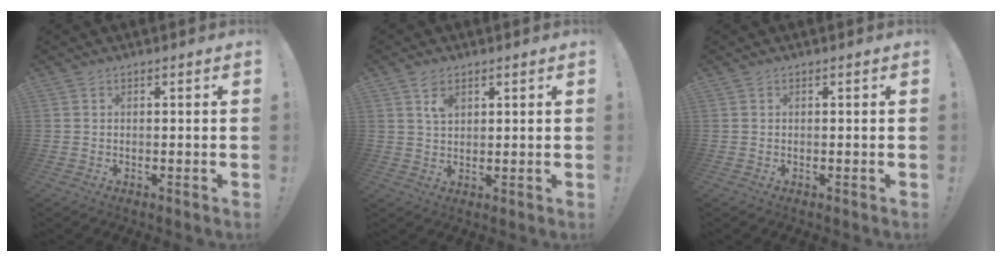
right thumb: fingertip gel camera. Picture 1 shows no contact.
{"total": 4.0, "force": [2.2, 2.1, 2.6], "torque": [-0.035, -0.009, 0.037]}
{"total": 0.0}